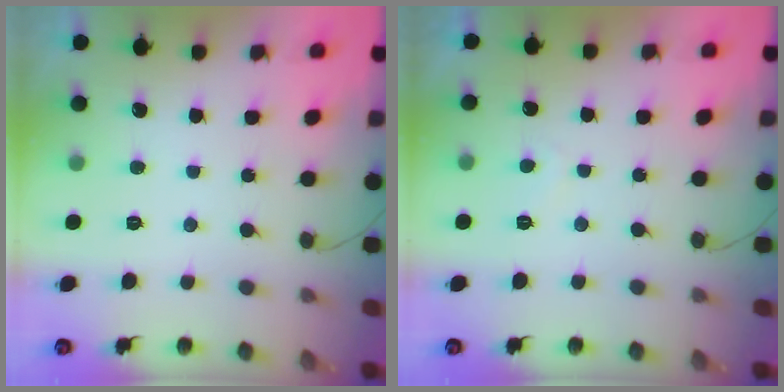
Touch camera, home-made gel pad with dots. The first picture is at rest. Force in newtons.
{"total": 1.7, "press": 1.6, "slide": 0.5}